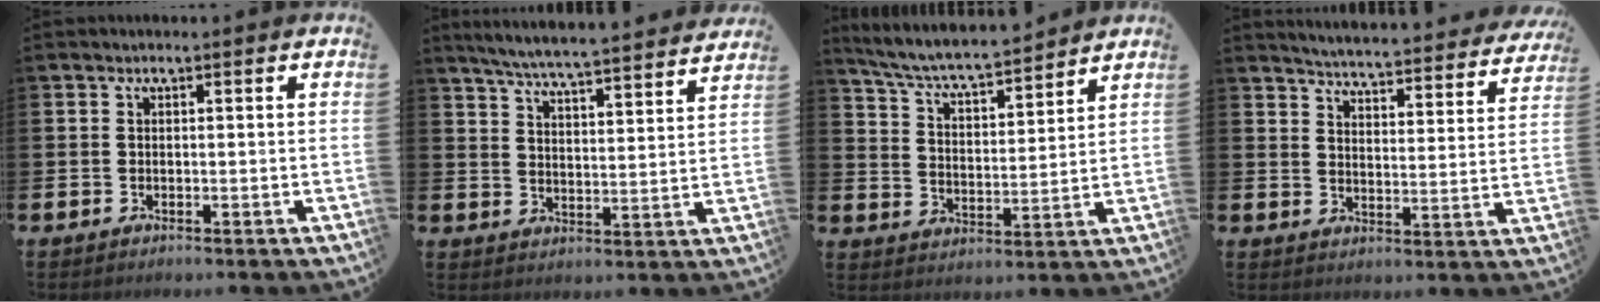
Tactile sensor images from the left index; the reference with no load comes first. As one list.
[{"total": 6.2, "force": [6.0, -0.2, 1.5], "torque": [-0.051, -0.046, 0.104]}, {"total": 6.6, "force": [6.3, 0.5, 1.9], "torque": [-0.069, -0.047, 0.107]}, {"total": 4.9, "force": [4.8, 0.1, 0.7], "torque": [-0.029, -0.045, 0.078]}]